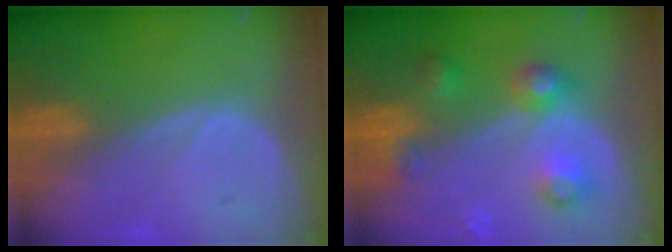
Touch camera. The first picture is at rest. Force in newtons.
{"total": 6.1, "press": 6.1, "slide": 0.4}